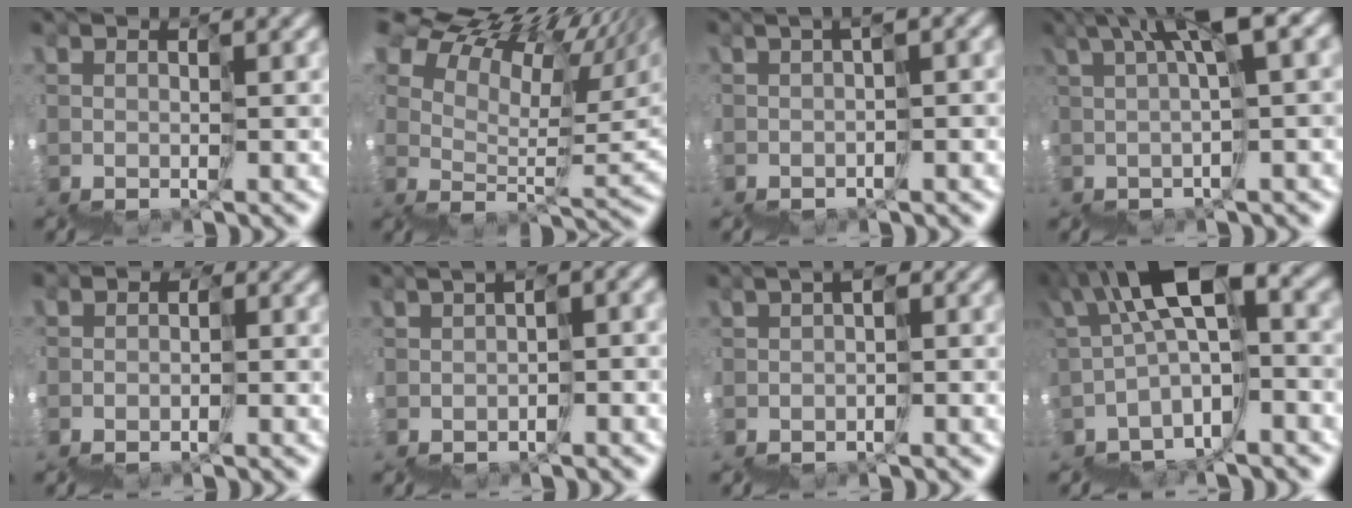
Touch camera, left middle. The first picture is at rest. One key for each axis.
{"total": 12.7, "fx": 11.7, "fy": 2.2, "fz": 4.5, "tx": -0.082, "ty": 0.073, "tz": 0.186}
{"total": 2.6, "fx": -1.4, "fy": -0.2, "fz": 2.1, "tx": -0.037, "ty": -0.007, "tz": -0.020}
{"total": 7.0, "fx": 3.5, "fy": 0.2, "fz": 6.1, "tx": -0.073, "ty": 0.053, "tz": 0.063}
{"total": 3.5, "fx": -2.3, "fy": 2.7, "fz": 0.0, "tx": 0.011, "ty": 0.011, "tz": -0.042}
{"total": 3.8, "fx": -2.3, "fy": 1.0, "fz": 2.8, "tx": -0.037, "ty": -0.003, "tz": -0.025}
{"total": 1.8, "fx": -1.8, "fy": -0.2, "fz": 0.3, "tx": -0.011, "ty": -0.003, "tz": -0.038}
{"total": 7.4, "fx": 0.8, "fy": 2.1, "fz": 7.1, "tx": -0.125, "ty": 0.045, "tz": 0.006}